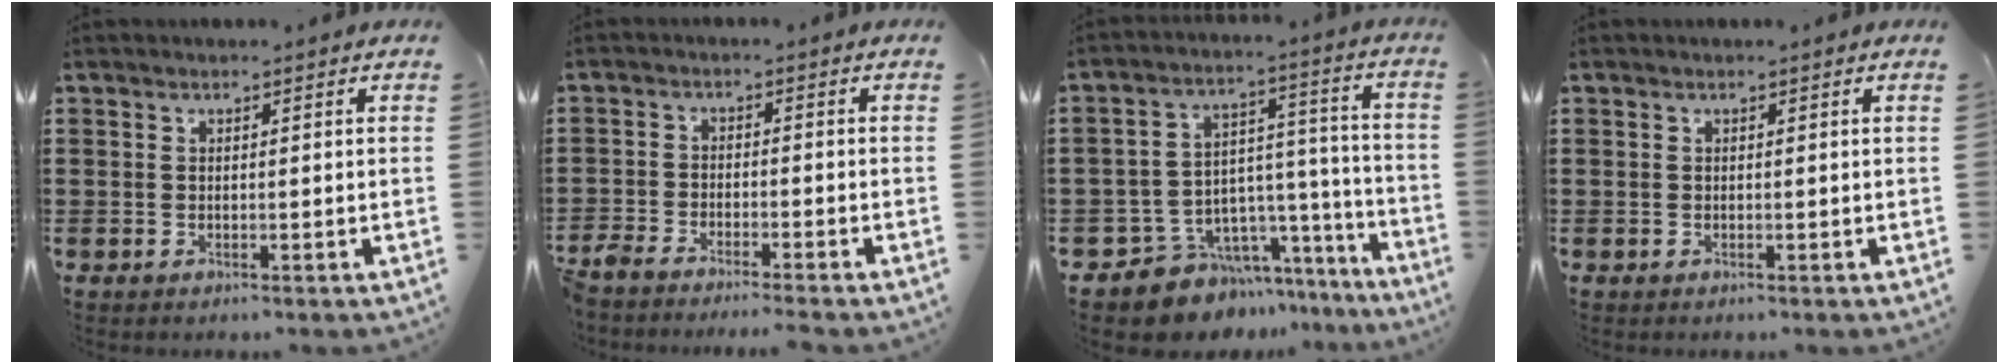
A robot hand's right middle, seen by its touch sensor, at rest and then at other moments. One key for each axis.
{"total": 3.0, "fx": -3.0, "fy": -0.1, "fz": 0.4, "tx": -0.033, "ty": -0.009, "tz": -0.070}
{"total": 8.3, "fx": -7.0, "fy": 4.4, "fz": 0.0, "tx": -0.014, "ty": 0.004, "tz": -0.129}
{"total": 0.0}